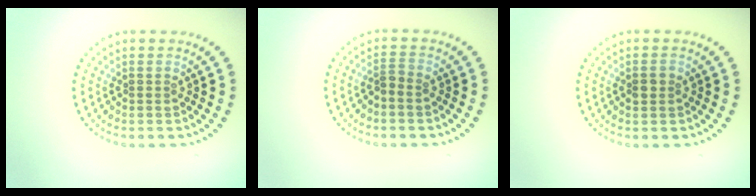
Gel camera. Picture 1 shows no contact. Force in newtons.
{"total": 1.1, "press": 0.8, "slide": 0.7}
{"total": 0.9, "press": 0.9, "slide": 0.1}